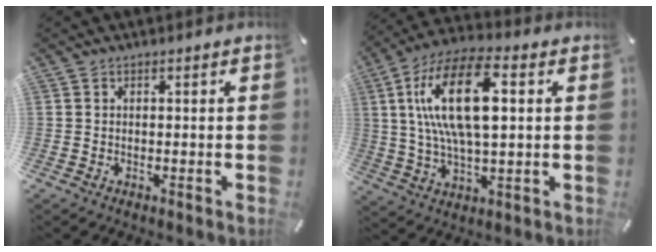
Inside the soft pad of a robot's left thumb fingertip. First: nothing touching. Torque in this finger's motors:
{"motor_torque": [2.43, 2.58, 2.13, -0.64, 0.69]}